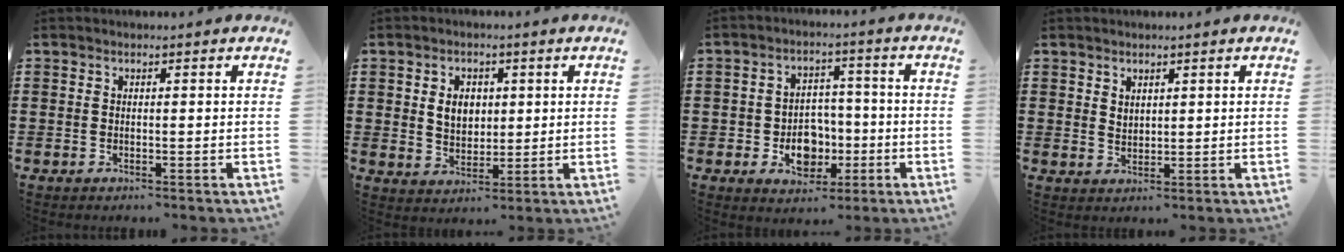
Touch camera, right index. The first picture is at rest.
{"total": 4.5, "force": [0.8, 3.4, 2.8], "torque": [-0.058, 0.009, 0.009]}
{"total": 6.4, "force": [-1.7, 5.3, 3.0], "torque": [-0.037, 0.006, -0.030]}
{"total": 1.8, "force": [1.5, 1.0, 0.3], "torque": [-0.008, 0.003, 0.029]}